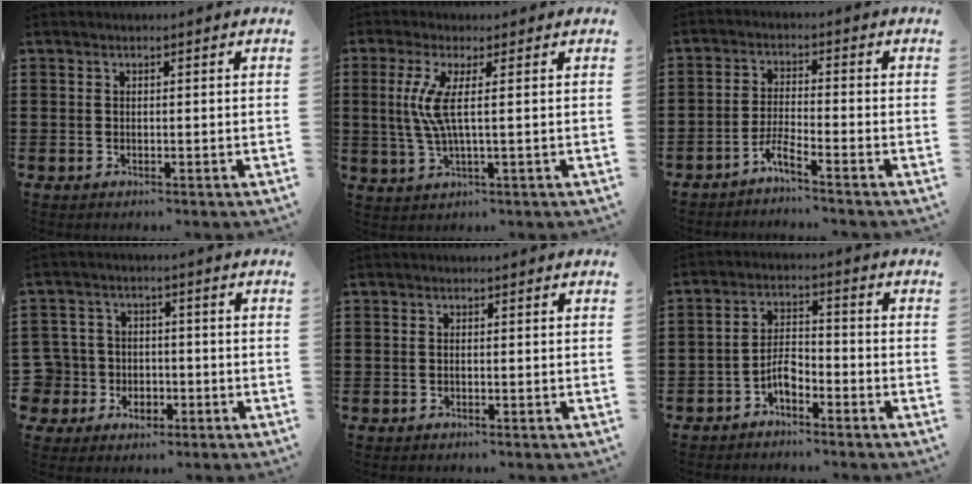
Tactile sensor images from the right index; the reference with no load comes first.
{"total": 6.0, "force": [0.8, 0.4, 5.9], "torque": [-0.143, -0.020, 0.002]}
{"total": 3.5, "force": [-3.2, -0.3, 1.4], "torque": [-0.035, 0.000, -0.067]}
{"total": 5.5, "force": [-1.6, 5.2, 0.8], "torque": [-0.056, 0.005, -0.034]}
{"total": 0.0}
{"total": 4.4, "force": [-2.6, 2.0, 2.9], "torque": [-0.065, 0.005, -0.053]}